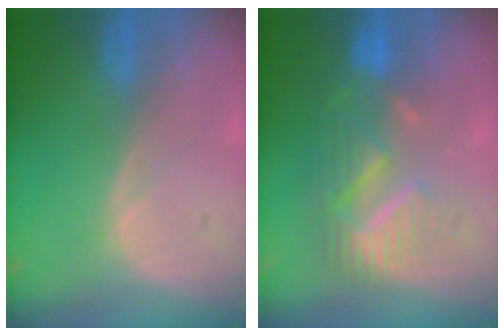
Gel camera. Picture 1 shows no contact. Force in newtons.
{"total": 8.9, "press": 7.8, "slide": 4.5}